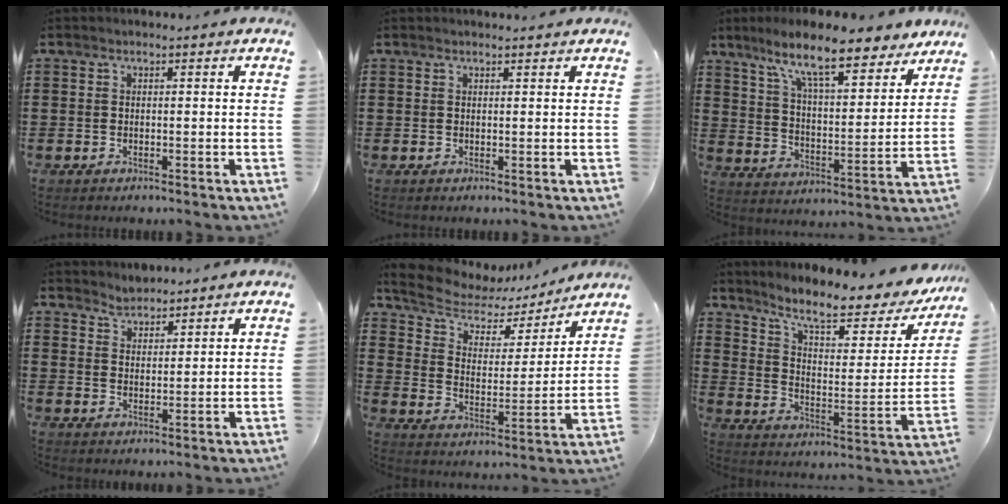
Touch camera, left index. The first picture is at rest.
{"total": 0.8, "force": [0.8, 0.1, 0.1], "torque": [-0.004, -0.001, 0.016]}
{"total": 11.5, "force": [9.5, 1.6, 6.4], "torque": [-0.139, -0.047, 0.160]}
{"total": 2.9, "force": [2.7, 0.6, -0.8], "torque": [0.005, -0.005, 0.052]}
{"total": 6.1, "force": [5.2, 2.9, 1.6], "torque": [-0.066, -0.029, 0.087]}
{"total": 9.2, "force": [7.3, 1.5, 5.4], "torque": [-0.111, -0.053, 0.117]}